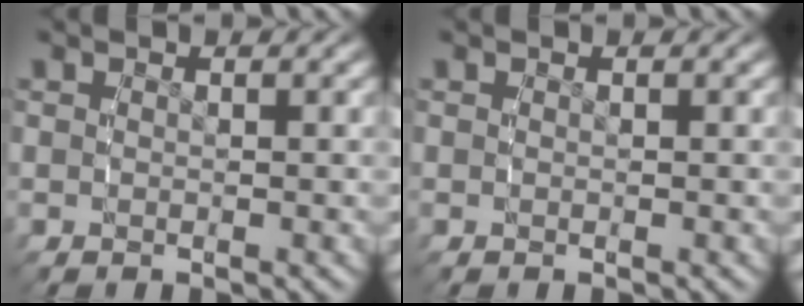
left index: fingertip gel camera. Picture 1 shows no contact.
{"total": 0.0}